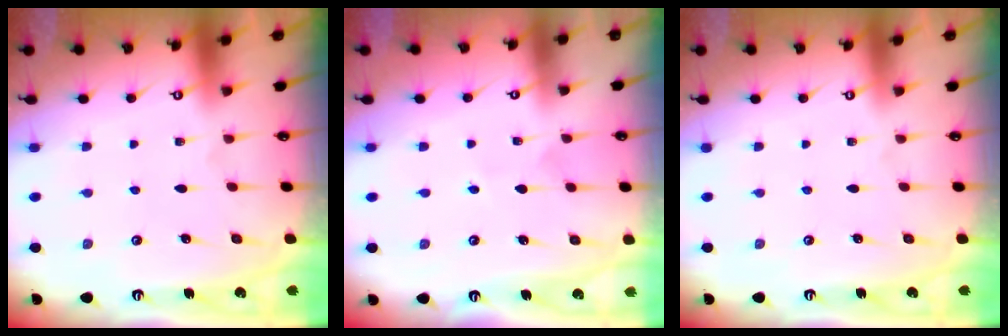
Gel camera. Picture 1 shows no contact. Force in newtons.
{"total": 3.0, "press": 2.9, "slide": 0.9}
{"total": 0.0}